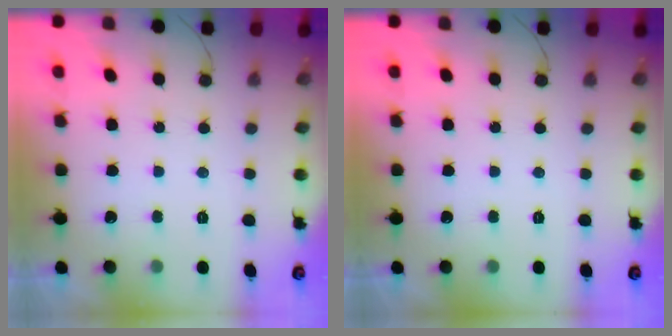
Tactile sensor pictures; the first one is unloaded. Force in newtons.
{"total": 0.0}